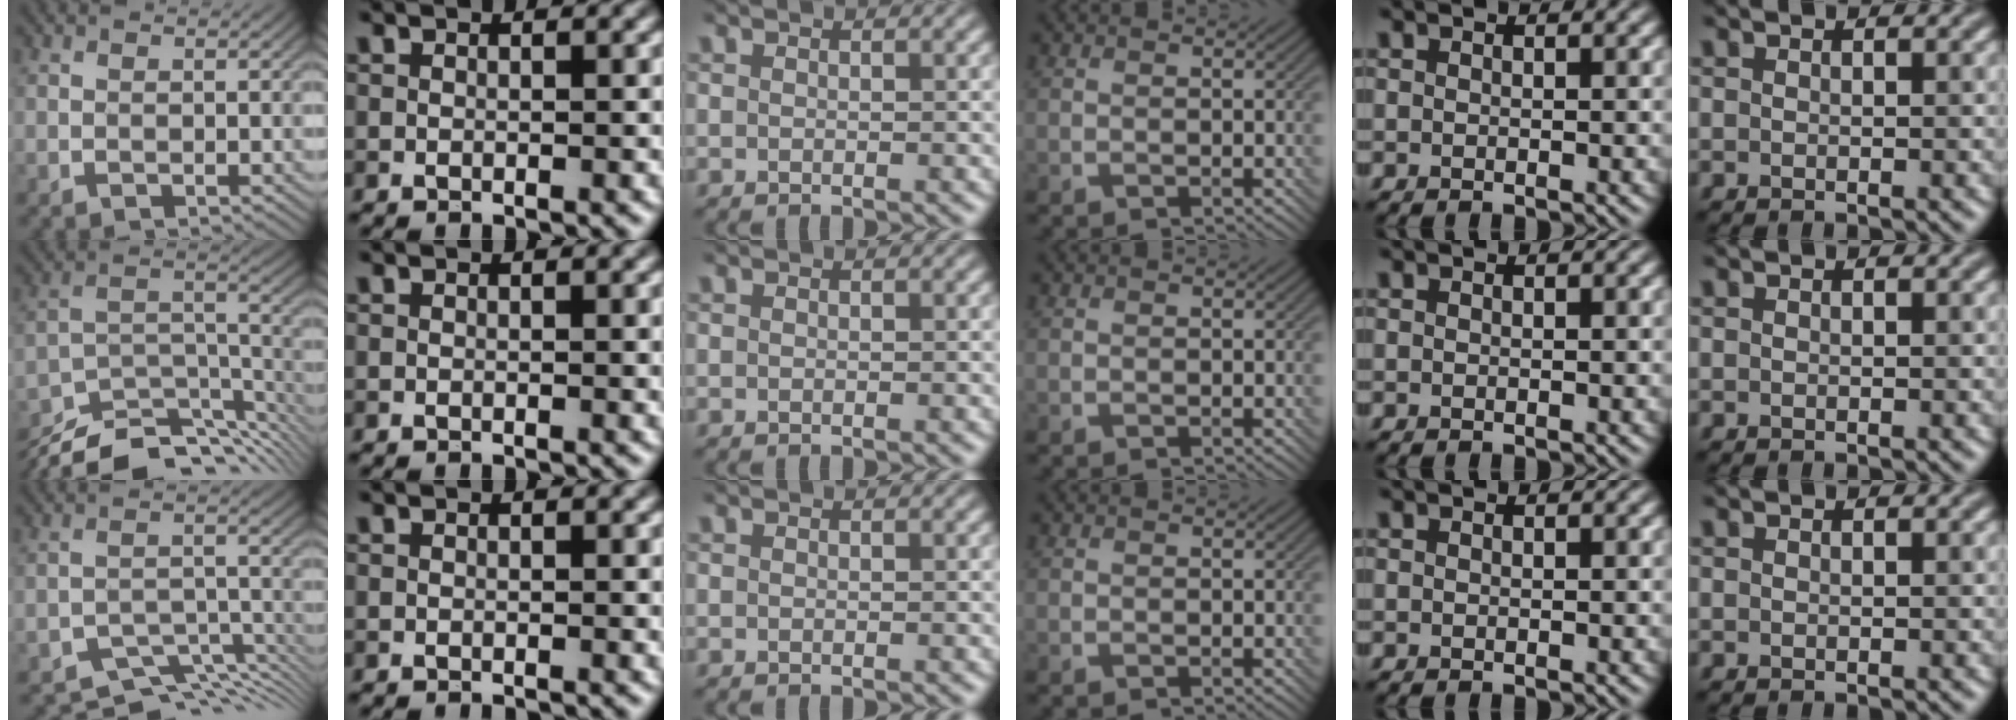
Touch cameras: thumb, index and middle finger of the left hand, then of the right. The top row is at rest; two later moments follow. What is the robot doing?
{"motion": "insert", "object": "bottle cap"}